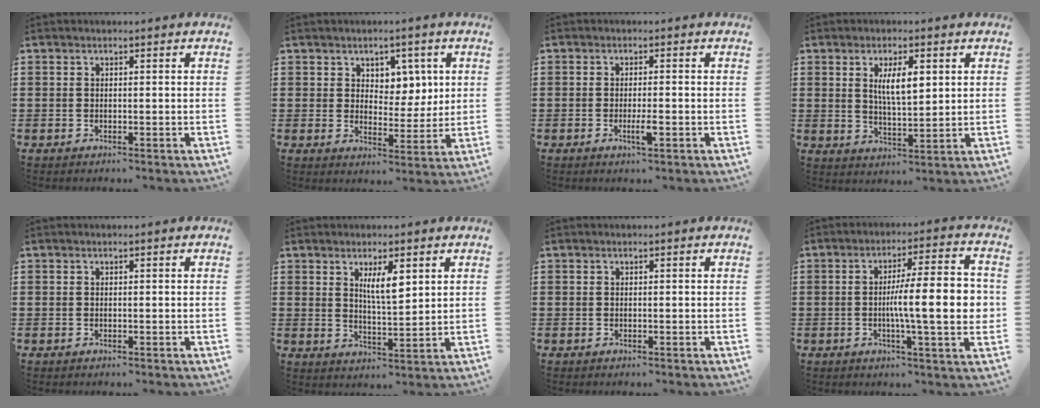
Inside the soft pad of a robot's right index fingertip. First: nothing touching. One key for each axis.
{"total": 4.9, "fx": 2.7, "fy": 3.8, "fz": 1.4, "tx": -0.031, "ty": 0.004, "tz": 0.044}
{"total": 2.9, "fx": -1.1, "fy": 0.3, "fz": 2.6, "tx": -0.051, "ty": -0.004, "tz": -0.022}
{"total": 5.7, "fx": 1.8, "fy": 1.7, "fz": 5.1, "tx": -0.098, "ty": 0.002, "tz": 0.028}
{"total": 0.0}
{"total": 5.0, "fx": 2.3, "fy": 1.3, "fz": 4.2, "tx": -0.081, "ty": 0.001, "tz": 0.037}
{"total": 0.0}
{"total": 12.0, "fx": -0.5, "fy": 2.1, "fz": 11.8, "tx": -0.178, "ty": -0.005, "tz": -0.013}